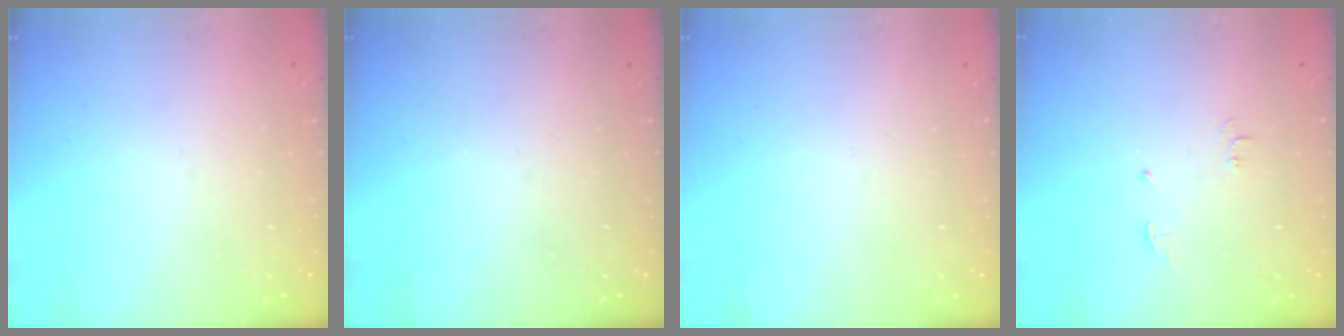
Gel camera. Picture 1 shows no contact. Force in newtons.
{"total": 0.0}
{"total": 0.0}
{"total": 4.7, "press": 4.7, "slide": 0.7}